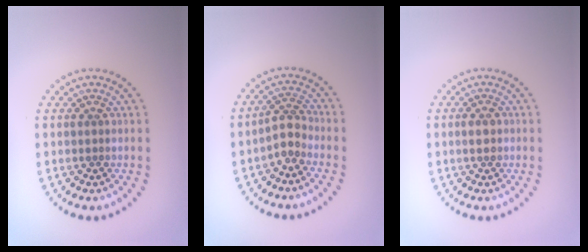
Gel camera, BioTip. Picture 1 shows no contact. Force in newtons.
{"total": 2.1, "press": 1.5, "slide": 1.5}
{"total": 1.0, "press": 1.0, "slide": 0.1}